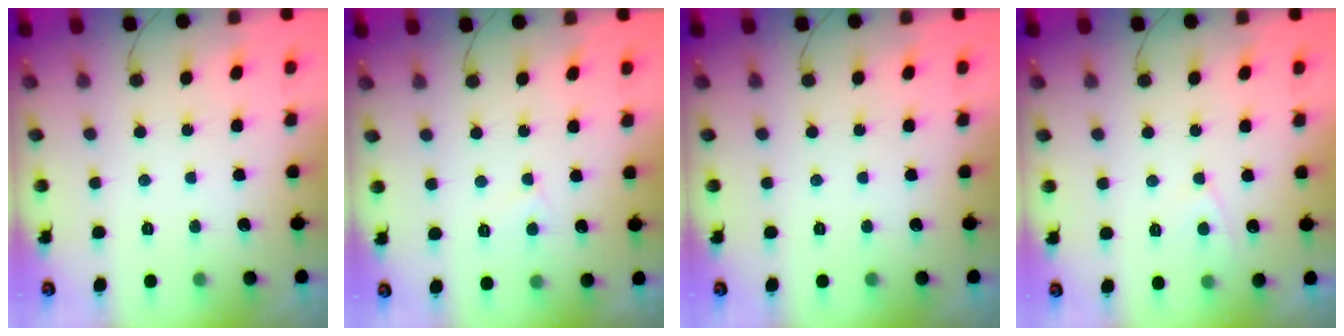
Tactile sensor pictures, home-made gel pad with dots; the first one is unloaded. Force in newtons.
{"total": 2.6, "press": 2.6, "slide": 0.2}
{"total": 0.0}
{"total": 3.3, "press": 3.3, "slide": 0.3}